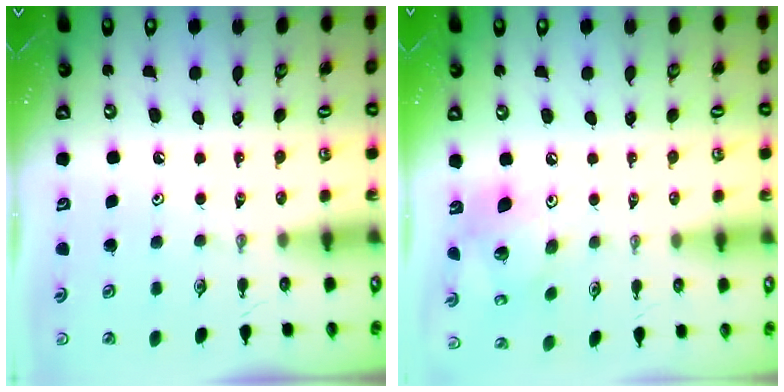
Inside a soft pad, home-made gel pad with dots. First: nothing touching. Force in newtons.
{"total": 15.4, "press": 15.2, "slide": 2.8}